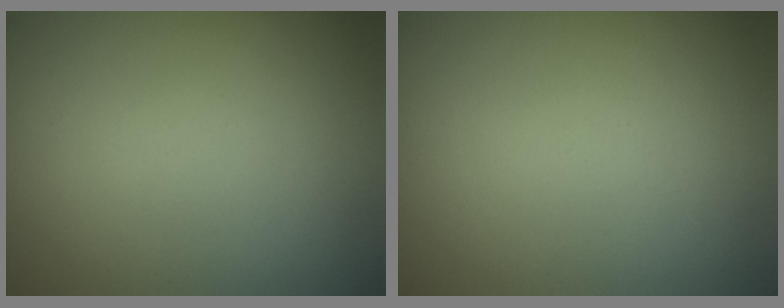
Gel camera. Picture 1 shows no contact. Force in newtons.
{"total": 0.0}